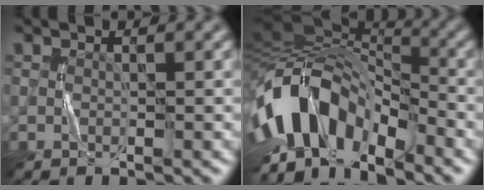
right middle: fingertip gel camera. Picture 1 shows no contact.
{"total": 12.1, "force": [-5.0, 6.6, 8.8], "torque": [-0.155, 0.006, -0.097]}